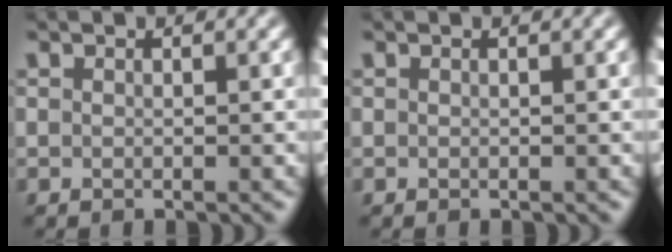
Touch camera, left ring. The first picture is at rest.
{"total": 0.0}